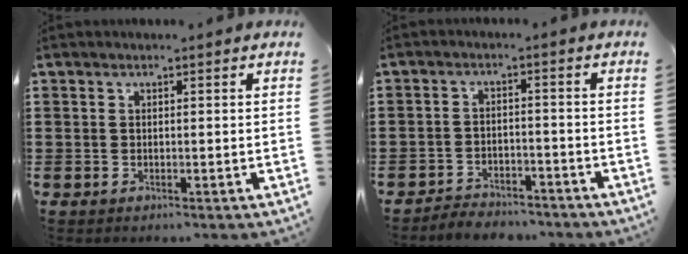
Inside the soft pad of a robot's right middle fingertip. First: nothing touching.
{"total": 3.5, "force": [-3.5, 0.6, -0.1], "torque": [-0.005, 0.003, -0.075]}